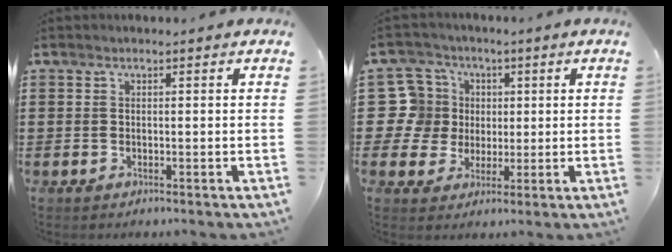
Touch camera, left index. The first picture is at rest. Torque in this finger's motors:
{"motor_torque": [0.05, 0.89, 0.00, -0.07]}